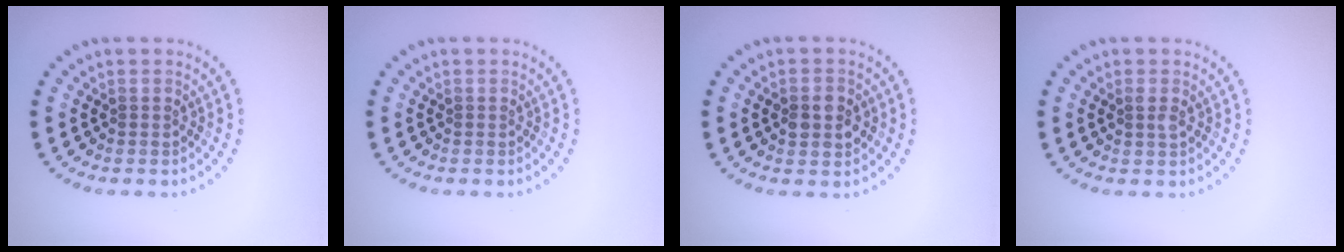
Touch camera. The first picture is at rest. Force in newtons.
{"total": 0.0}
{"total": 2.9, "press": 2.9, "slide": 0.1}
{"total": 1.0, "press": 1.0, "slide": 0.2}